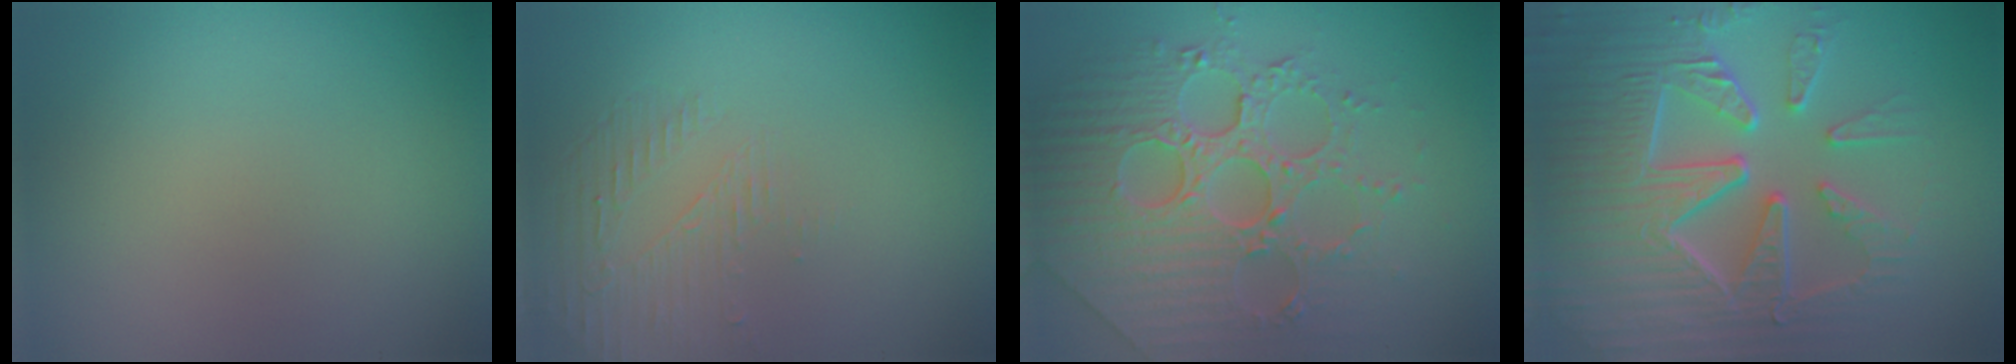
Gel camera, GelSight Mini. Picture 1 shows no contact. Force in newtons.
{"total": 1.7, "press": 0.6, "slide": 1.6}
{"total": 7.8, "press": 6.0, "slide": 5.0}
{"total": 10.0, "press": 6.8, "slide": 7.3}